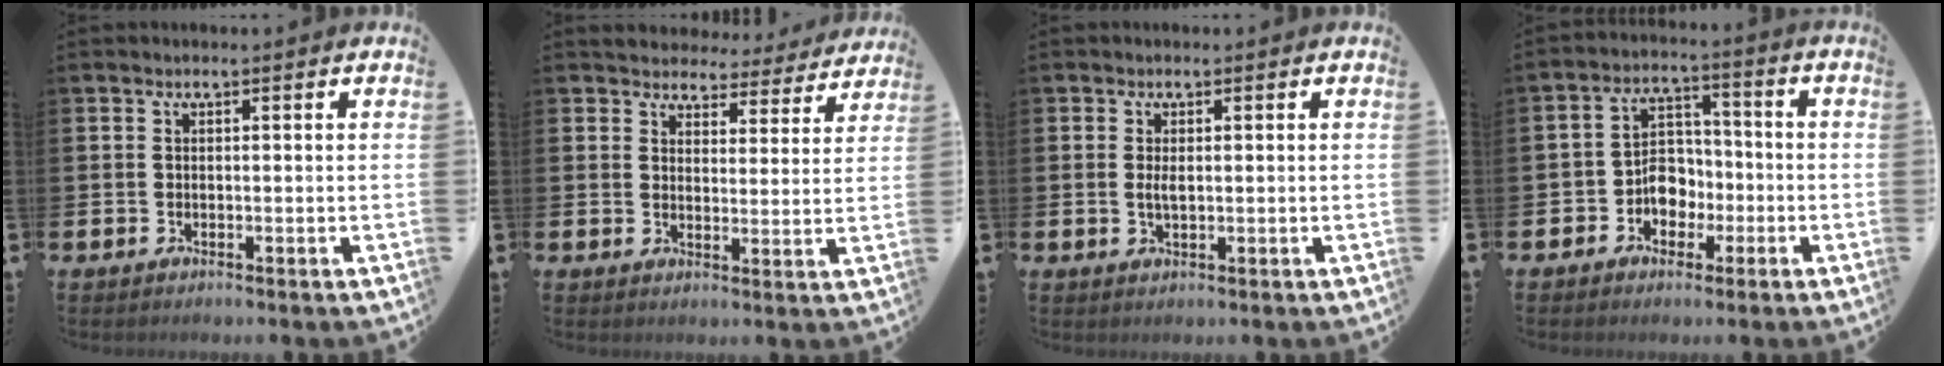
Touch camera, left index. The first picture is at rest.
{"total": 4.2, "force": [4.0, 1.4, 0.0], "torque": [-0.010, -0.035, 0.065]}
{"total": 1.7, "force": [0.2, 0.7, 1.5], "torque": [-0.023, 0.000, 0.001]}
{"total": 4.8, "force": [-1.4, 4.1, 2.0], "torque": [-0.039, 0.007, -0.033]}